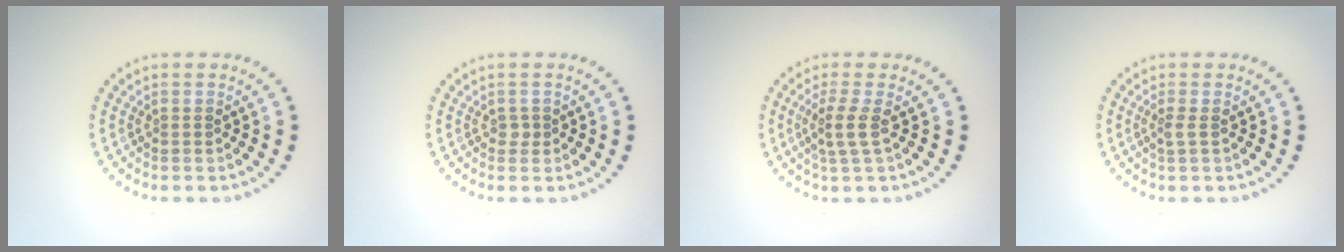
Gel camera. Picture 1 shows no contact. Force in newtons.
{"total": 0.6, "press": 0.6, "slide": 0.3}
{"total": 2.1, "press": 1.6, "slide": 1.3}
{"total": 0.9, "press": 0.6, "slide": 0.6}